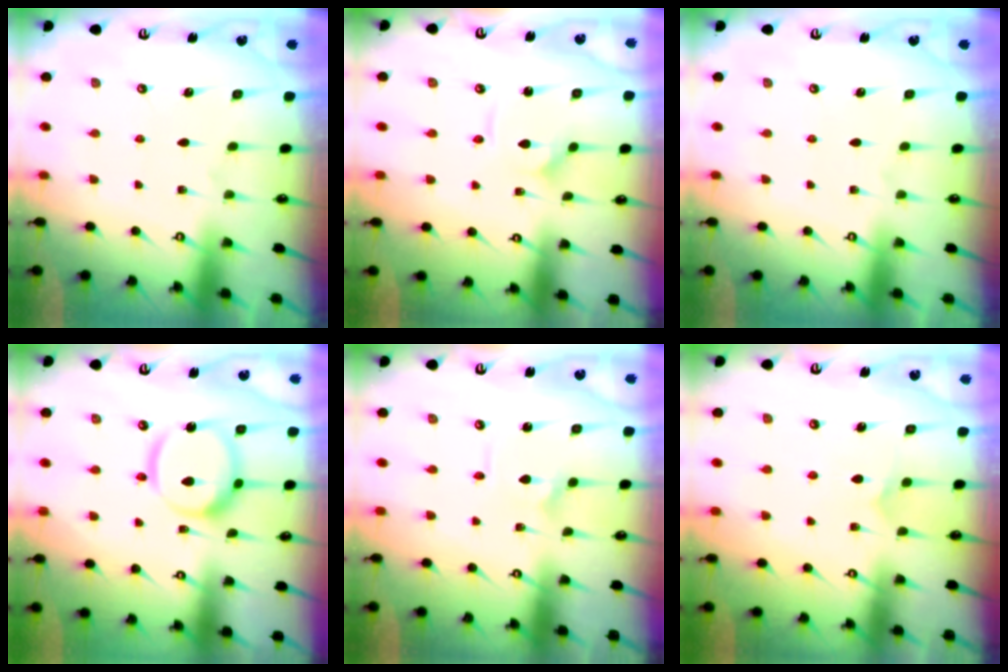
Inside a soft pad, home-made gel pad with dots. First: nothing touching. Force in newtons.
{"total": 2.3, "press": 2.3, "slide": 0.1}
{"total": 0.0}
{"total": 16.9, "press": 16.8, "slide": 1.8}
{"total": 1.7, "press": 1.7, "slide": 0.3}
{"total": 4.7, "press": 4.7, "slide": 0.1}